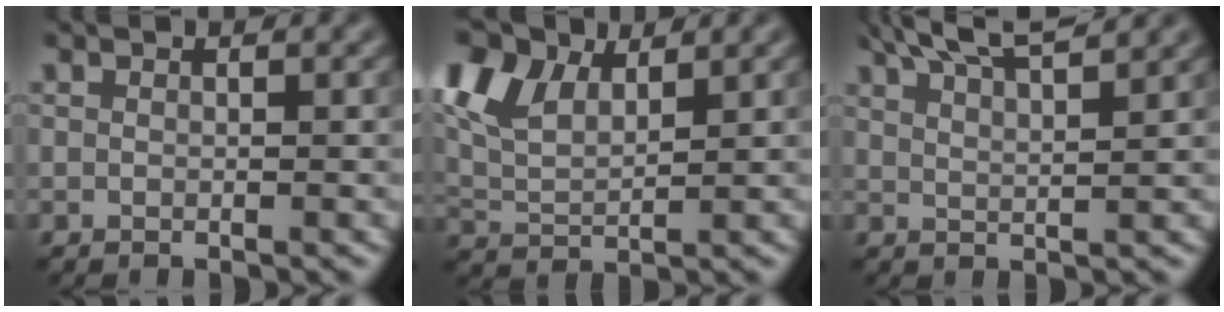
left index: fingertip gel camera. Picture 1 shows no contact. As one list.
[{"total": 10.7, "force": [6.0, 6.0, 6.6], "torque": [-0.159, 0.045, 0.096]}, {"total": 7.1, "force": [5.7, 1.6, 4.0], "torque": [-0.043, 0.026, 0.056]}]